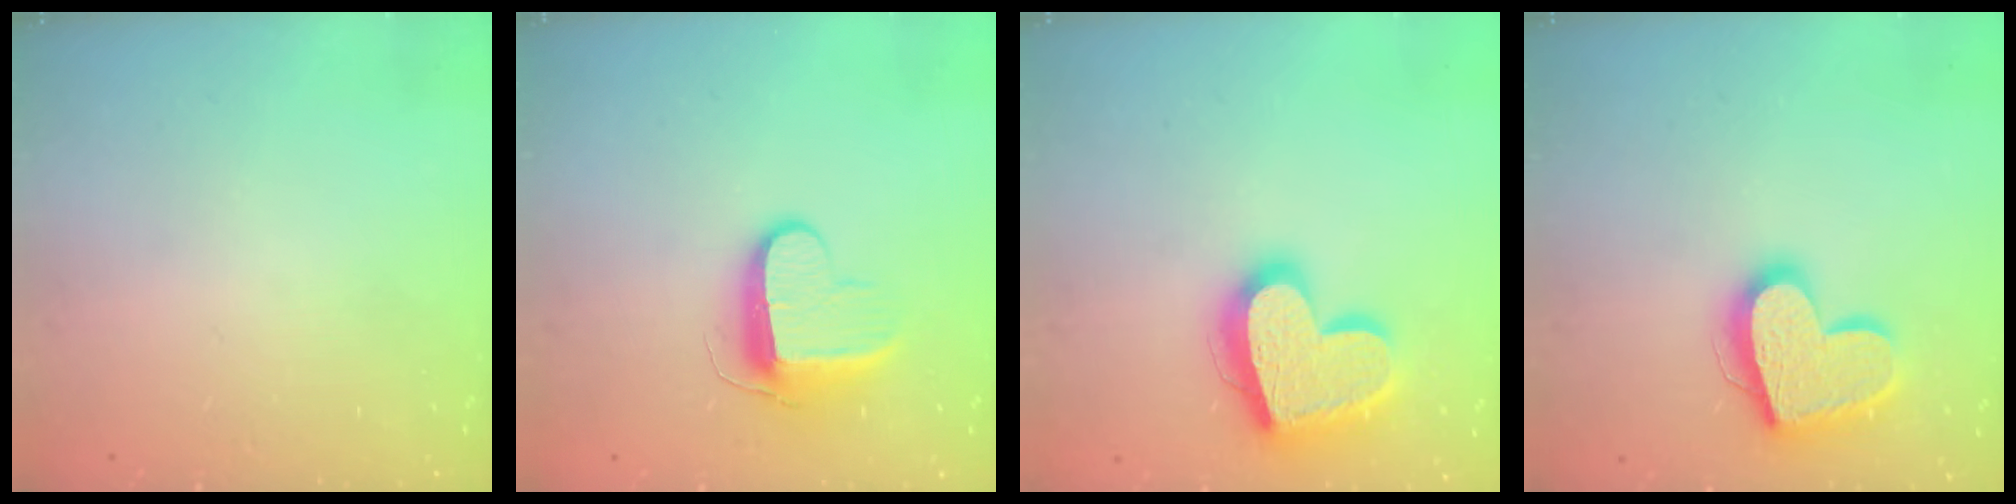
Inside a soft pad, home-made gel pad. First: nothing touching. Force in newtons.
{"total": 9.7, "press": 9.7, "slide": 0.9}
{"total": 20.5, "press": 20.4, "slide": 1.7}
{"total": 17.7, "press": 17.7, "slide": 1.5}